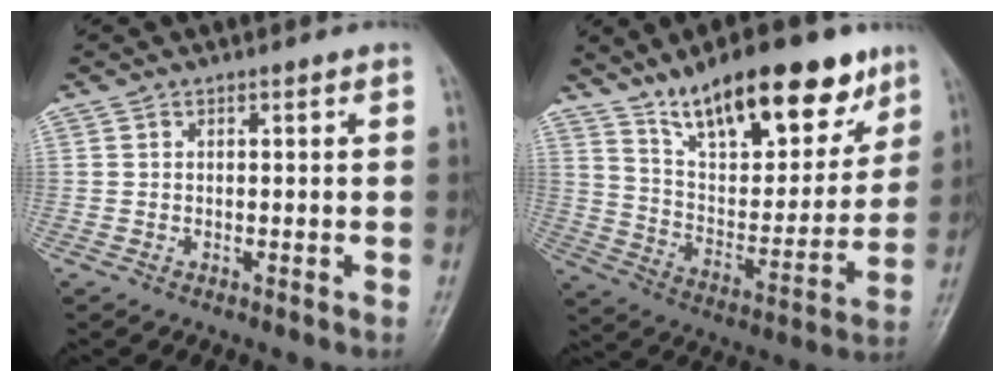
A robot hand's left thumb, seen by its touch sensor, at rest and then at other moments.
{"total": 22.9, "force": [15.1, 8.9, 14.6], "torque": [-0.178, -0.057, 0.251]}